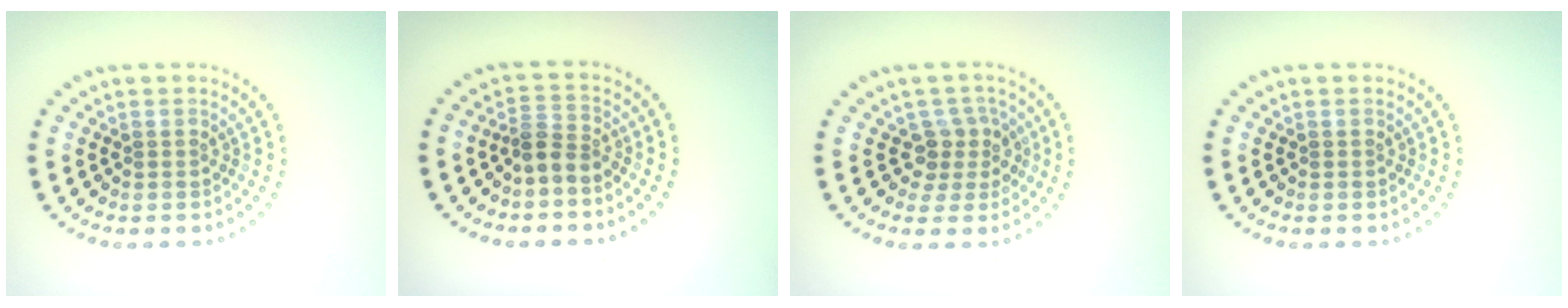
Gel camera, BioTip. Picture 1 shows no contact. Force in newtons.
{"total": 2.4, "press": 1.8, "slide": 1.6}
{"total": 2.7, "press": 2.1, "slide": 1.7}
{"total": 0.0}